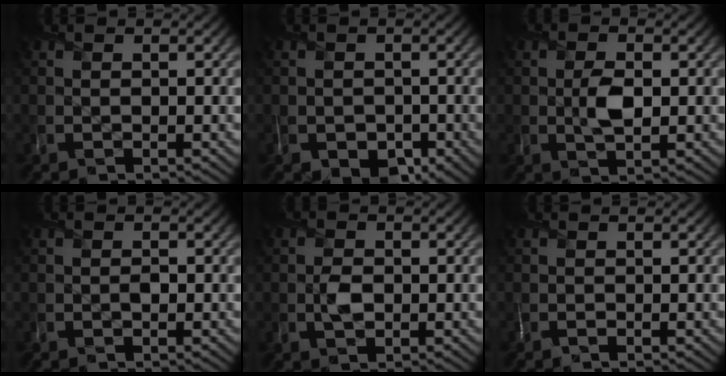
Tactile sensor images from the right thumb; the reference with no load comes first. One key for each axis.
{"total": 3.7, "fx": -1.5, "fy": 2.8, "fz": 1.9, "tx": -0.032, "ty": -0.018, "tz": -0.023}
{"total": 3.7, "fx": -0.1, "fy": 2.1, "fz": 3.1, "tx": -0.063, "ty": -0.004, "tz": 0.001}
{"total": 0.9, "fx": -0.3, "fy": 0.6, "fz": 0.6, "tx": -0.008, "ty": -0.001, "tz": -0.005}
{"total": 2.3, "fx": -0.3, "fy": 1.7, "fz": 1.6, "tx": -0.034, "ty": -0.002, "tz": -0.006}
{"total": 0.0}